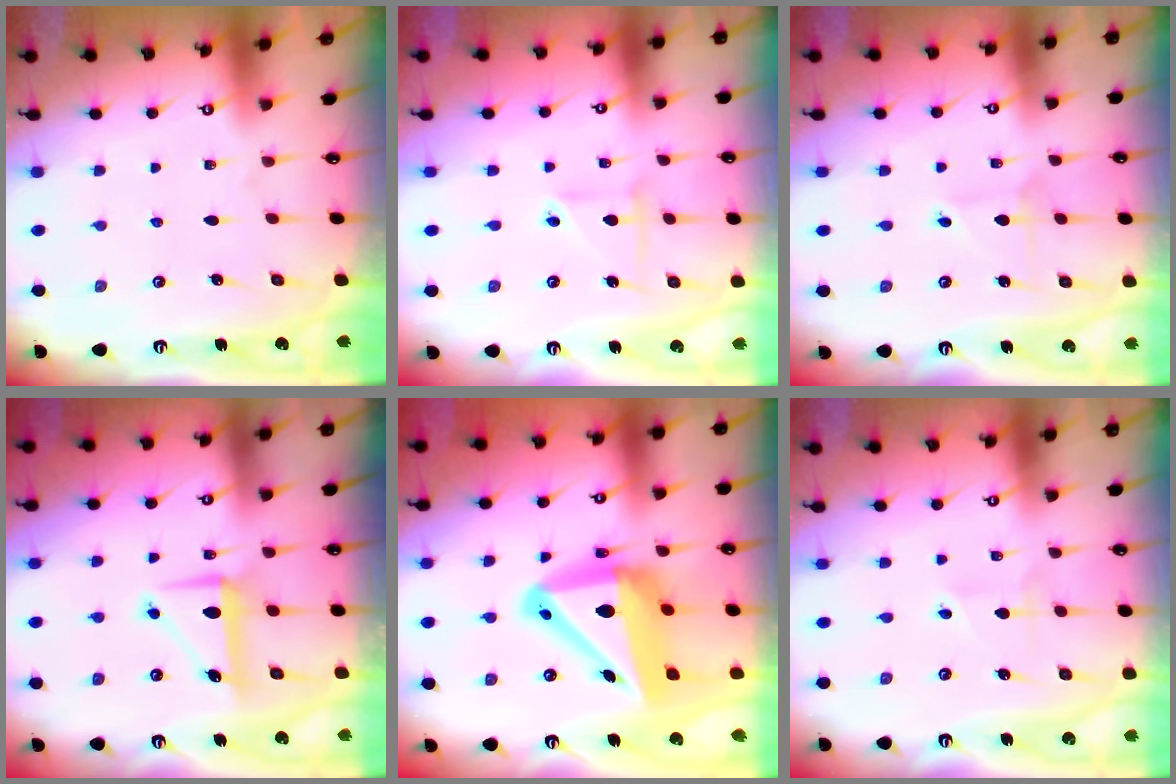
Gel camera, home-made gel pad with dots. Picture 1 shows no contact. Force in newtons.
{"total": 3.8, "press": 3.6, "slide": 1.0}
{"total": 4.3, "press": 4.3, "slide": 0.4}
{"total": 7.8, "press": 7.7, "slide": 1.2}
{"total": 19.0, "press": 18.8, "slide": 3.0}
{"total": 2.1, "press": 2.0, "slide": 0.9}